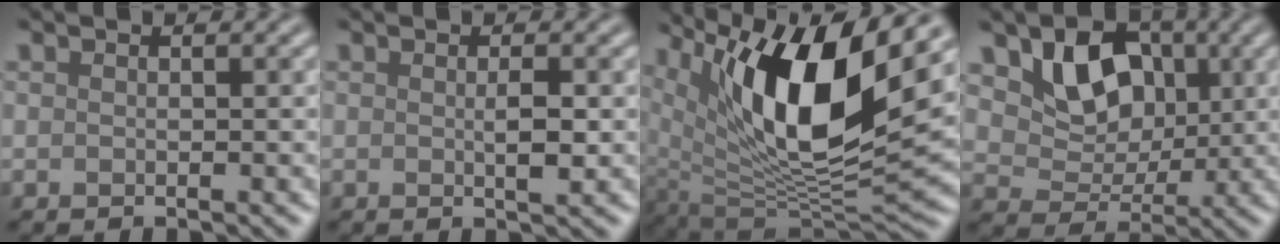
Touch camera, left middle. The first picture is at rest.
{"total": 1.7, "force": [0.1, 0.3, 1.7], "torque": [-0.030, -0.001, -0.002]}
{"total": 13.7, "force": [6.1, 4.5, 11.4], "torque": [-0.192, -0.001, 0.106]}
{"total": 5.7, "force": [2.0, 4.3, 3.2], "torque": [-0.060, -0.007, 0.027]}